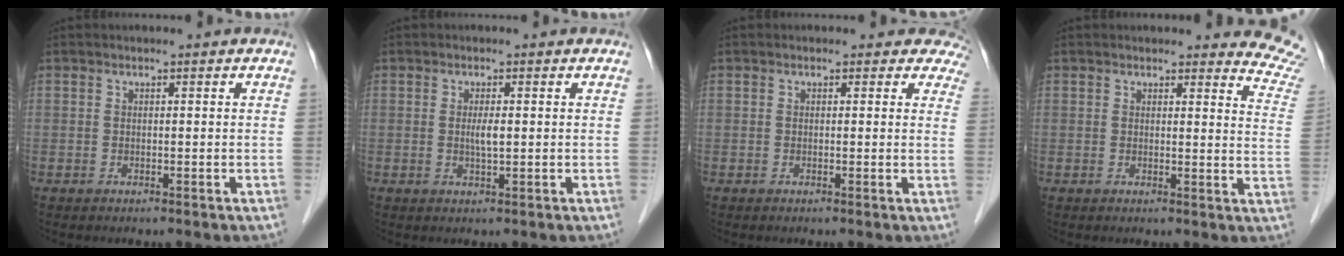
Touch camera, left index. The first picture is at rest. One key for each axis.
{"total": 2.0, "fx": 0.1, "fy": 0.3, "fz": 2.0, "tx": -0.041, "ty": -0.001, "tz": 0.002}
{"total": 4.2, "fx": 3.6, "fy": 2.3, "fz": 0.0, "tx": 0.034, "ty": -0.011, "tz": 0.005}
{"total": 9.7, "fx": 9.7, "fy": 1.1, "fz": 0.3, "tx": 0.038, "ty": -0.080, "tz": 0.059}